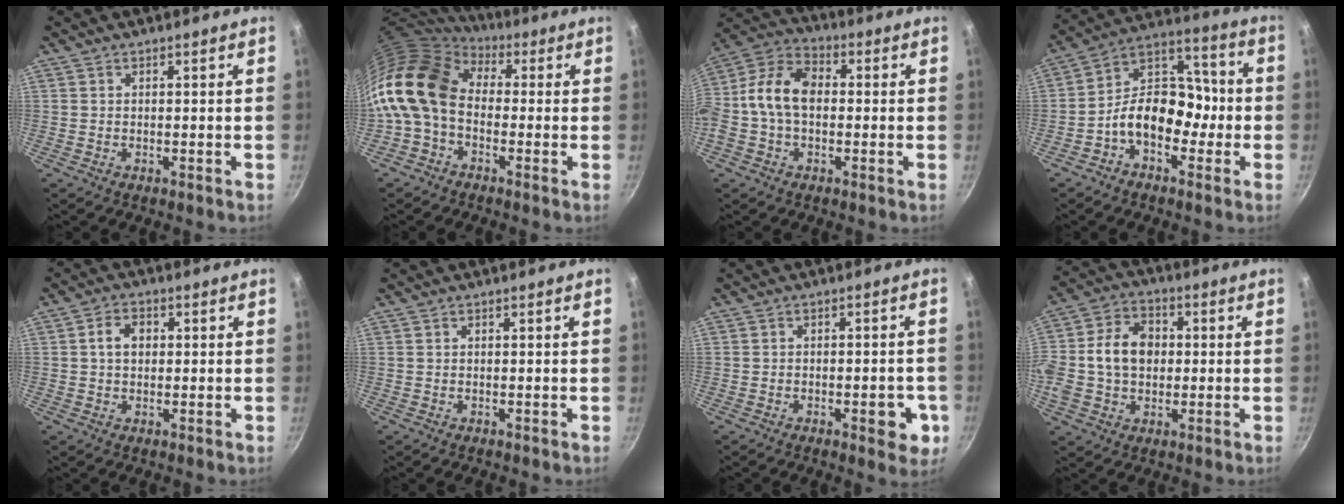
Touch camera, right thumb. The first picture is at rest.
{"total": 14.7, "force": [-0.1, 10.5, 10.4], "torque": [-0.190, 0.027, -0.022]}
{"total": 12.7, "force": [-0.2, 8.6, 9.3], "torque": [-0.154, 0.040, -0.027]}
{"total": 13.3, "force": [-3.8, 9.3, 8.8], "torque": [-0.087, 0.060, -0.084]}
{"total": 4.1, "force": [0.5, 3.1, 2.7], "torque": [-0.031, 0.009, 0.004]}
{"total": 0.0}
{"total": 6.3, "force": [-2.1, 2.9, 5.2], "torque": [-0.044, 0.010, -0.025]}
{"total": 13.3, "force": [0.4, 10.0, 8.7], "torque": [-0.147, 0.024, -0.008]}